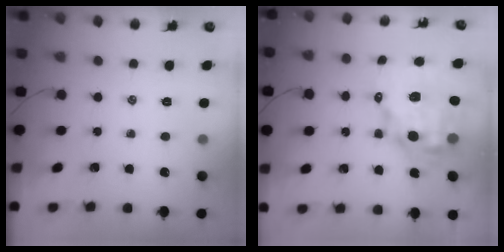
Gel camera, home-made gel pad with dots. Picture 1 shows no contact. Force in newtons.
{"total": 15.1, "press": 14.6, "slide": 3.8}